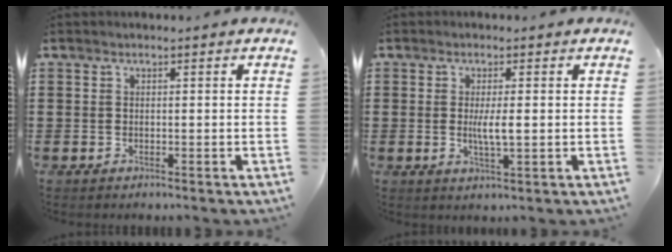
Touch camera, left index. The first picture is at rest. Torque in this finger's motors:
{"motor_torque": [0.84, 0.06, 0.37, 0.10]}